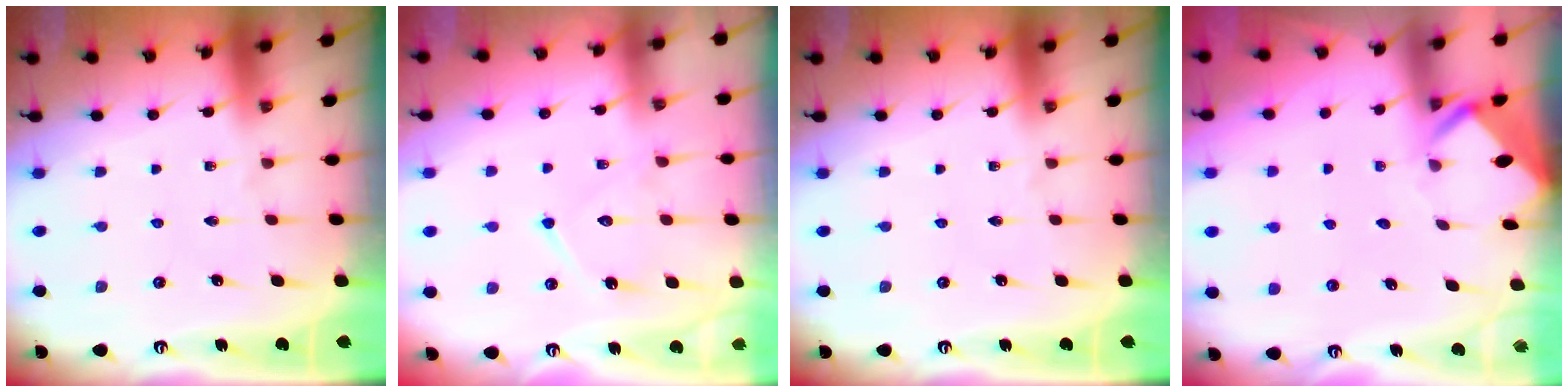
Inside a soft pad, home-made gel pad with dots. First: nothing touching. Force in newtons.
{"total": 11.4, "press": 11.3, "slide": 1.0}
{"total": 0.0}
{"total": 4.0, "press": 3.9, "slide": 0.3}